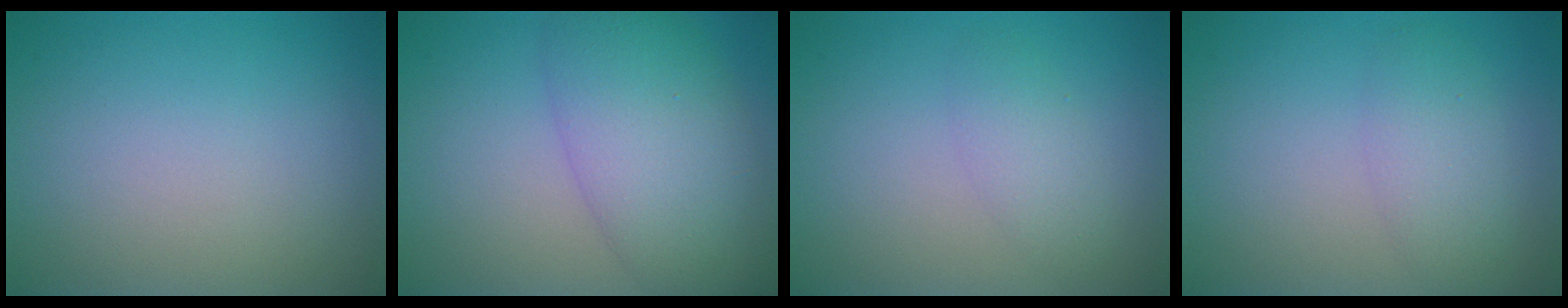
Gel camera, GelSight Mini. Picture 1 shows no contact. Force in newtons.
{"total": 7.5, "press": 7.5, "slide": 0.3}
{"total": 1.9, "press": 1.9, "slide": 0.1}
{"total": 2.8, "press": 2.8, "slide": 0.1}